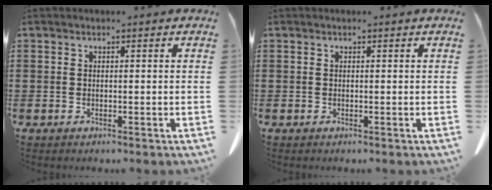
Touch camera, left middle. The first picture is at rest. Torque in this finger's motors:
{"motor_torque": [-0.02, 0.02, 0.02, 0.00]}